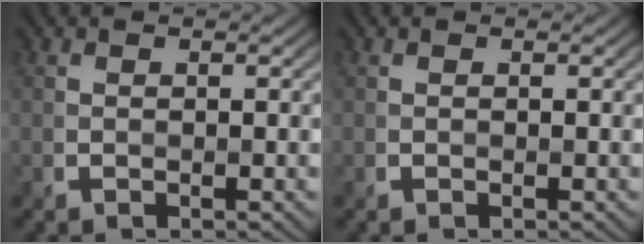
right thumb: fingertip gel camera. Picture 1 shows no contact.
{"total": 0.0}